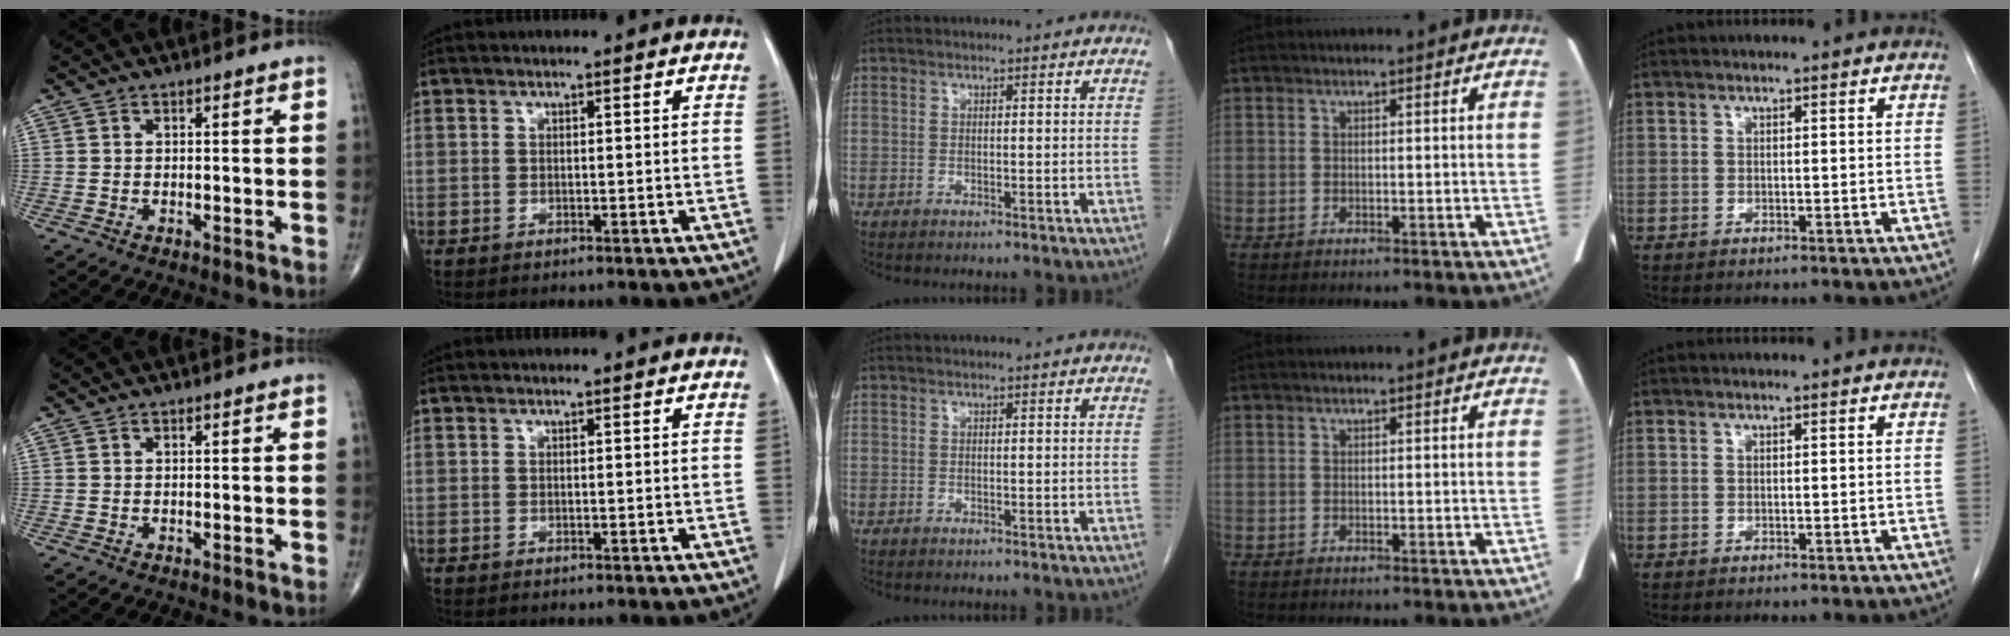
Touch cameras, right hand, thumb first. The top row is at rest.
{}